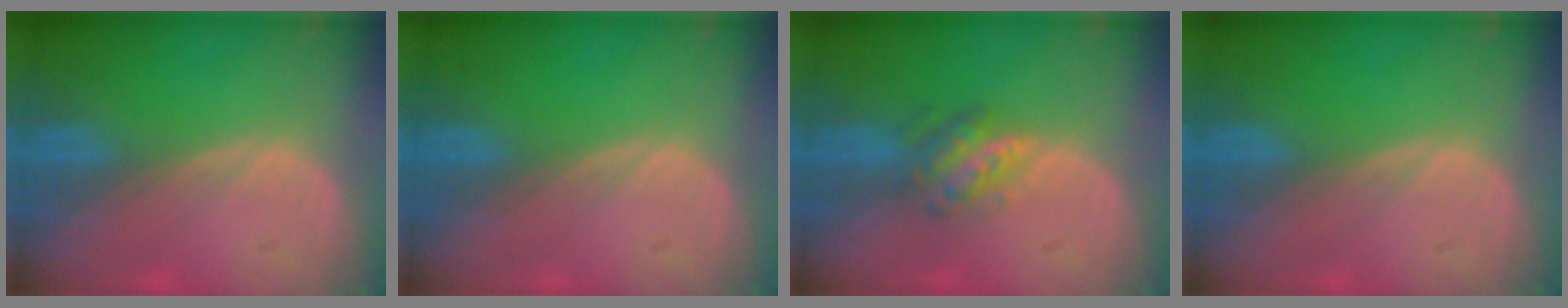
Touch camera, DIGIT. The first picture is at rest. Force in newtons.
{"total": 0.0}
{"total": 4.9, "press": 4.4, "slide": 2.1}
{"total": 0.0}